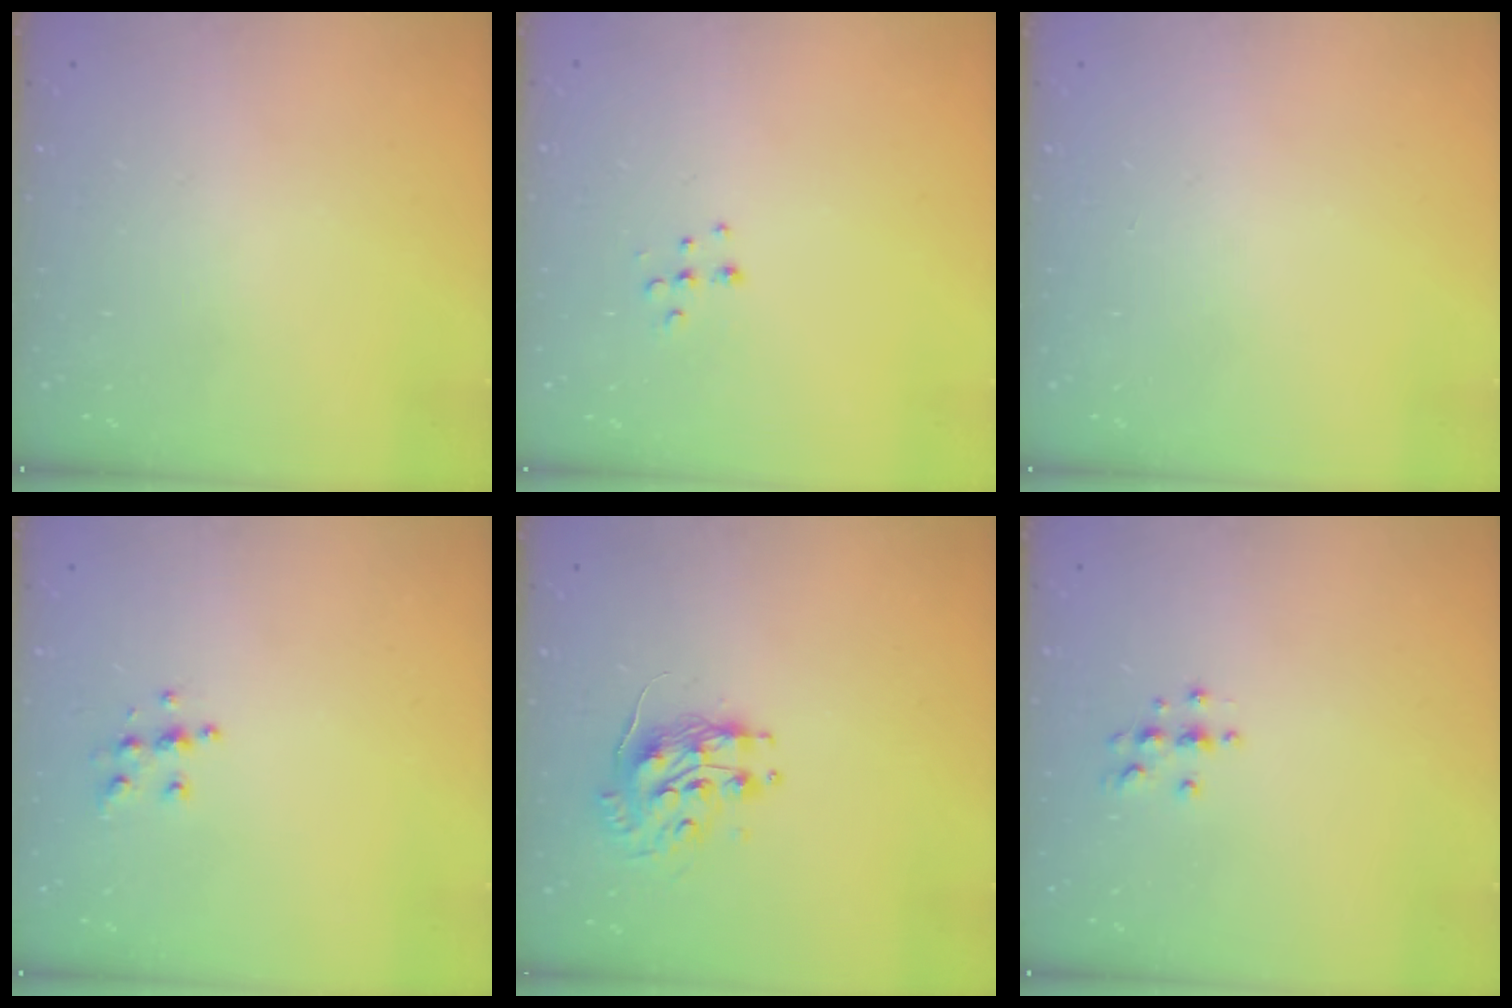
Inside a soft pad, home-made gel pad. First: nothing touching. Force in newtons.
{"total": 6.7, "press": 6.7, "slide": 0.4}
{"total": 0.0}
{"total": 5.4, "press": 5.4, "slide": 0.3}
{"total": 9.7, "press": 9.7, "slide": 0.8}
{"total": 4.2, "press": 4.2, "slide": 0.5}